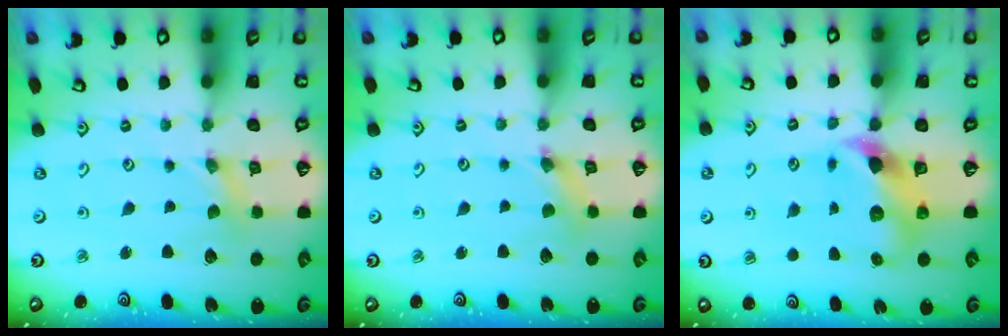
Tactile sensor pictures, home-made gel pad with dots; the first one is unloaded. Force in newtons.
{"total": 2.1, "press": 2.1, "slide": 0.2}
{"total": 8.2, "press": 8.1, "slide": 1.3}